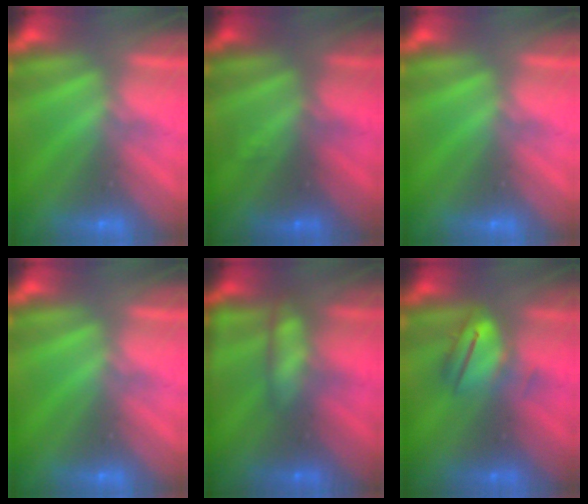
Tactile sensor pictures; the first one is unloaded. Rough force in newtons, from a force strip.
{"total": 1.6}
{"total": 0.0}
{"total": 0.0}
{"total": 8.1}
{"total": 3.5}